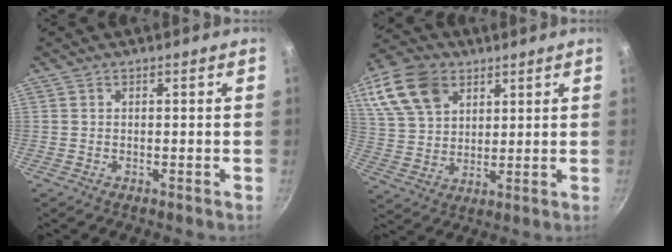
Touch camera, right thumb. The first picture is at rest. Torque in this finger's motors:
{"motor_torque": [-0.12, 3.14, -0.39, 1.12, 0.00]}